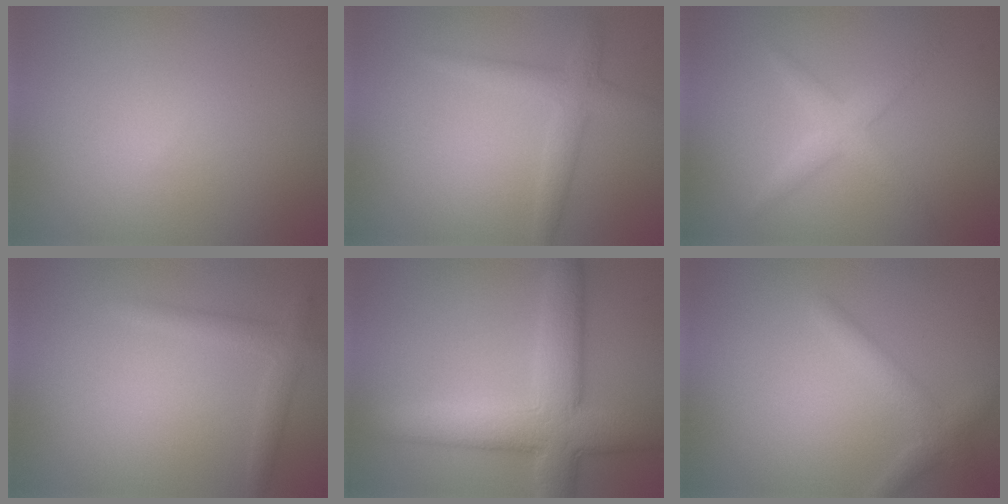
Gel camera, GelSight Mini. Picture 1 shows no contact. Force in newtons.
{"total": 1.8, "press": 1.8, "slide": 0.1}
{"total": 2.3, "press": 2.3, "slide": 0.1}
{"total": 1.9, "press": 1.9, "slide": 0.1}
{"total": 7.5, "press": 7.5, "slide": 0.5}
{"total": 2.3, "press": 2.3, "slide": 0.0}